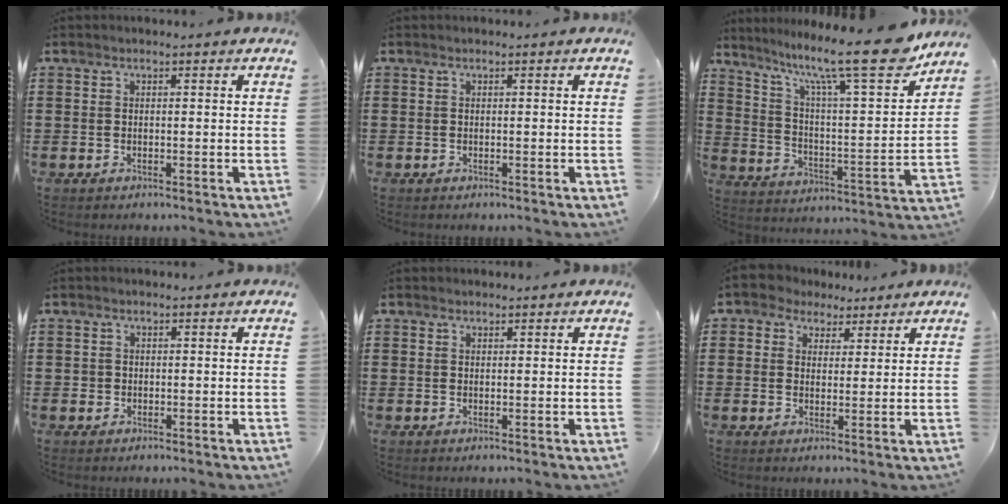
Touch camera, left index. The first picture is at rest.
{"total": 0.0}
{"total": 16.1, "force": [12.3, 2.5, 10.2], "torque": [-0.183, -0.075, 0.196]}
{"total": 0.9, "force": [0.1, 0.9, 0.1], "torque": [-0.003, 0.006, -0.001]}
{"total": 0.9, "force": [0.8, 0.4, 0.1], "torque": [-0.005, 0.003, 0.017]}
{"total": 3.3, "force": [2.1, 2.6, 0.1], "torque": [-0.019, 0.011, 0.038]}